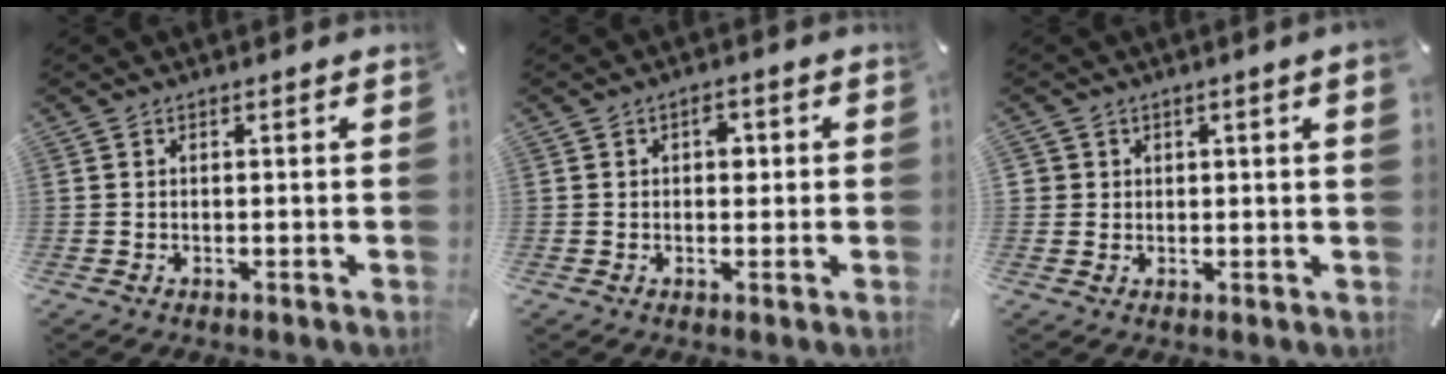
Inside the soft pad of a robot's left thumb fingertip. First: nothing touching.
{"total": 2.8, "force": [0.4, 2.0, 1.9], "torque": [-0.016, 0.000, -0.001]}
{"total": 1.5, "force": [0.8, 0.9, 1.0], "torque": [-0.021, 0.002, 0.014]}